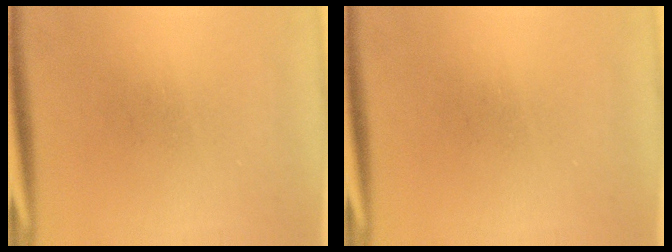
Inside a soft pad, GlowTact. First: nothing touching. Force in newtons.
{"total": 0.0}